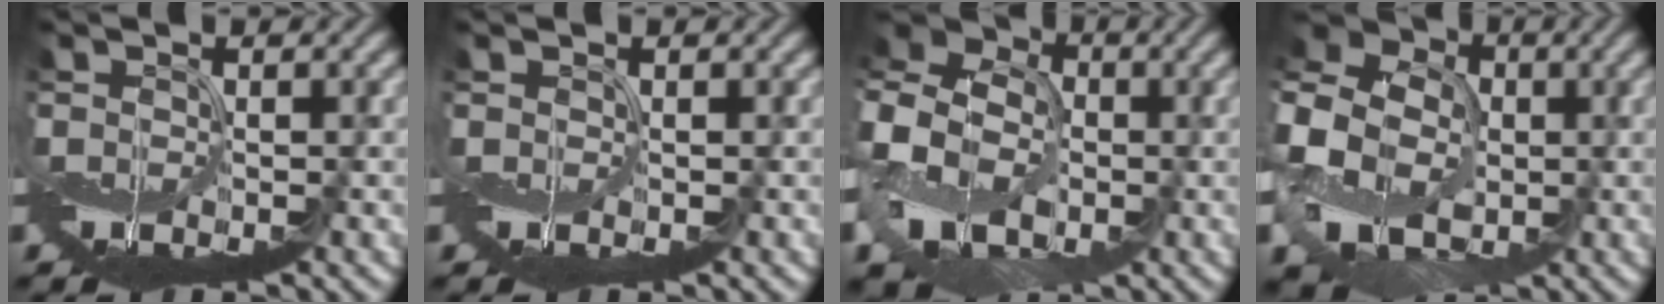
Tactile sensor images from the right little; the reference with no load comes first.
{"total": 0.0}
{"total": 11.7, "force": [-2.2, 9.3, 6.7], "torque": [-0.157, -0.012, -0.058]}
{"total": 14.2, "force": [-1.6, 11.7, 7.7], "torque": [-0.190, -0.007, -0.060]}